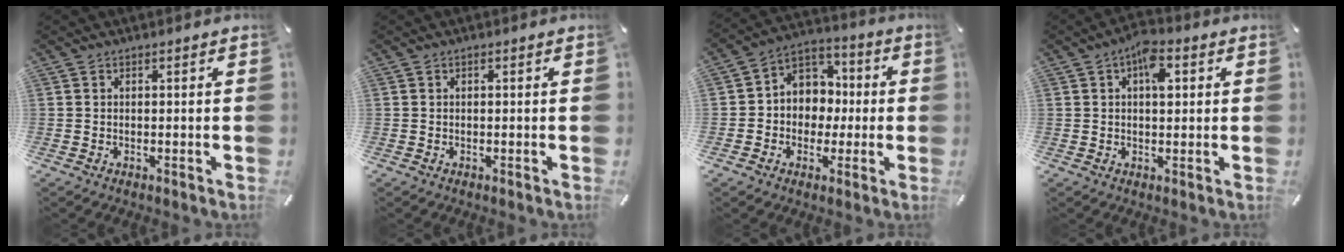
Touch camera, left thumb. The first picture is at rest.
{"total": 0.0}
{"total": 8.9, "force": [-1.1, 8.6, 2.1], "torque": [-0.035, 0.015, -0.016]}
{"total": 6.3, "force": [1.6, 3.4, 5.0], "torque": [-0.063, -0.003, 0.019]}